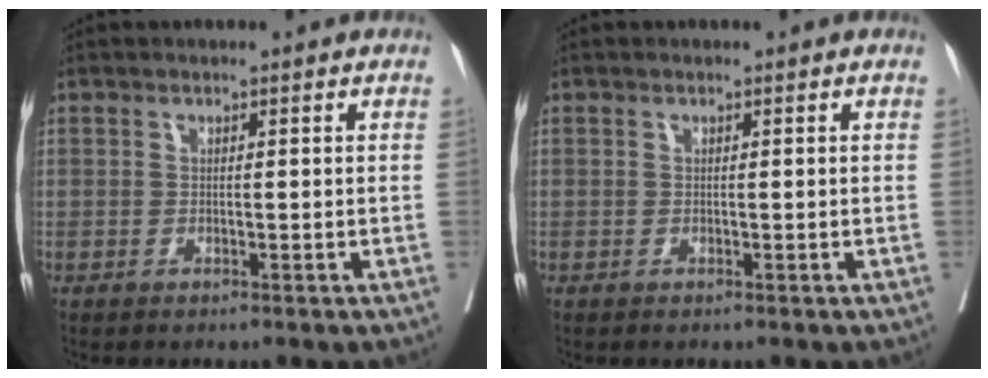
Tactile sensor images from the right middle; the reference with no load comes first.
{"total": 0.0}